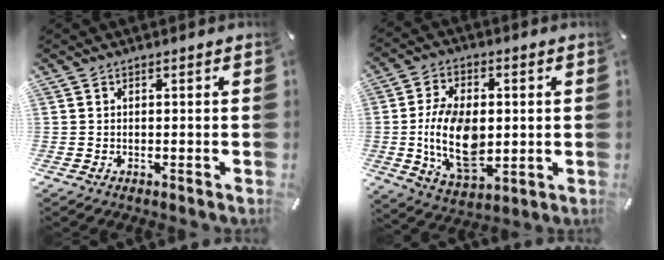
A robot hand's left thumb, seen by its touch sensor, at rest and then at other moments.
{"total": 16.5, "force": [-0.7, 10.5, 12.8], "torque": [-0.250, -0.006, -0.012]}